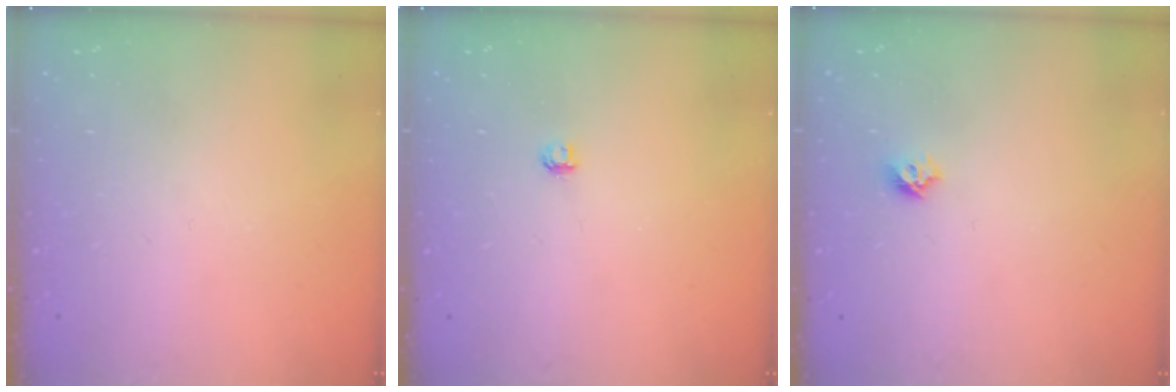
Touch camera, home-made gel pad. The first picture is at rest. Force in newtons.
{"total": 2.8, "press": 2.8, "slide": 0.3}
{"total": 4.9, "press": 4.8, "slide": 0.8}